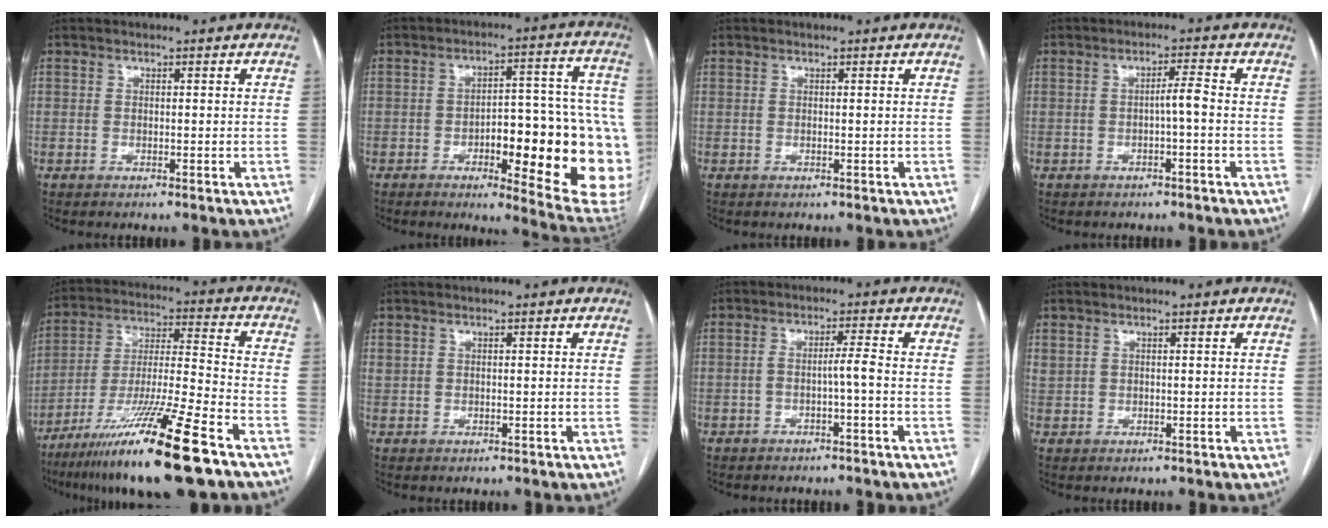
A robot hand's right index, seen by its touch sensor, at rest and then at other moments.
{"total": 21.1, "force": [-4.9, 5.6, 19.7], "torque": [-0.171, 0.028, -0.044]}
{"total": 0.0}
{"total": 2.6, "force": [-0.6, 0.0, 2.5], "torque": [-0.038, 0.004, -0.012]}
{"total": 20.3, "force": [-13.1, 0.2, 15.4], "torque": [-0.259, -0.038, -0.229]}
{"total": 0.6, "force": [0.4, 0.4, 0.1], "torque": [0.002, 0.012, 0.009]}
{"total": 2.6, "force": [-1.0, -0.3, 2.4], "torque": [-0.041, 0.009, -0.018]}
{"total": 1.0, "force": [0.8, 0.6, 0.3], "torque": [-0.008, 0.013, 0.021]}